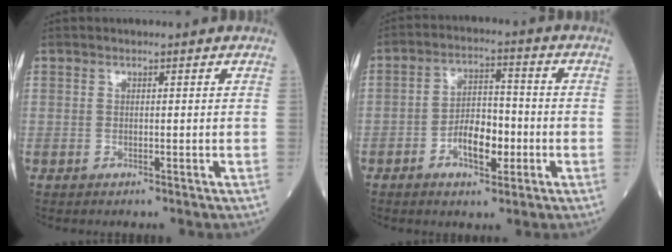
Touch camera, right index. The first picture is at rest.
{"total": 7.0, "force": [-2.4, 3.3, 5.7], "torque": [-0.107, 0.012, -0.038]}